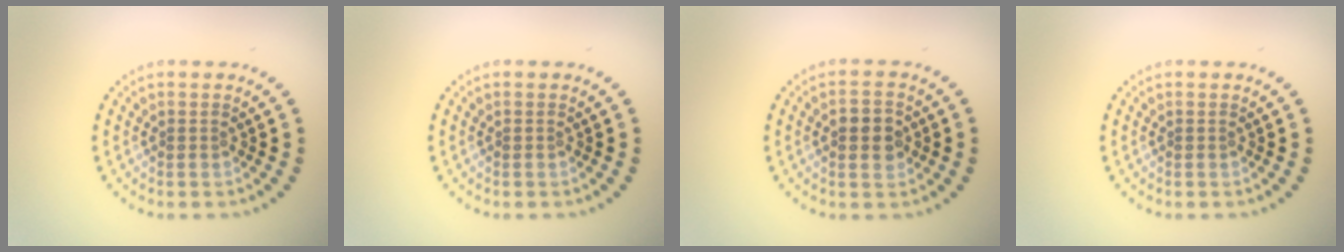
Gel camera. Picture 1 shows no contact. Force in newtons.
{"total": 0.0}
{"total": 3.0, "press": 3.0, "slide": 0.2}
{"total": 0.0}